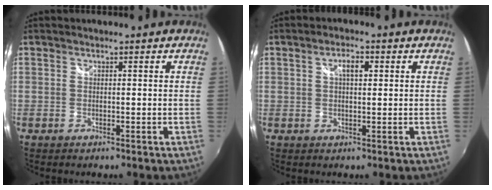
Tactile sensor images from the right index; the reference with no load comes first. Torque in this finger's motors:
{"motor_torque": [0.34, 0.21, 0.15, 0.05]}